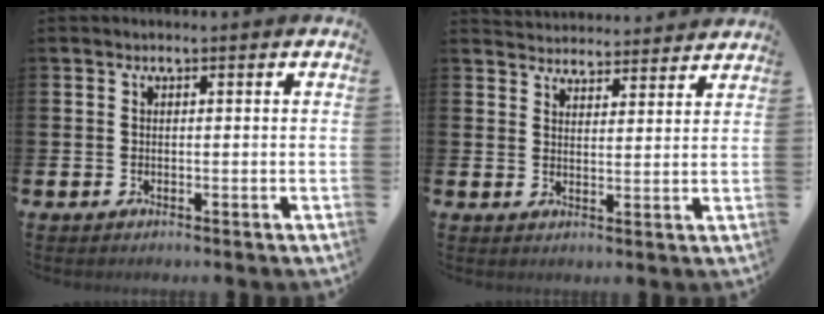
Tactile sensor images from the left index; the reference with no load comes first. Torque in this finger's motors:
{"motor_torque": [0.88, -1.27, 0.06, 0.00]}